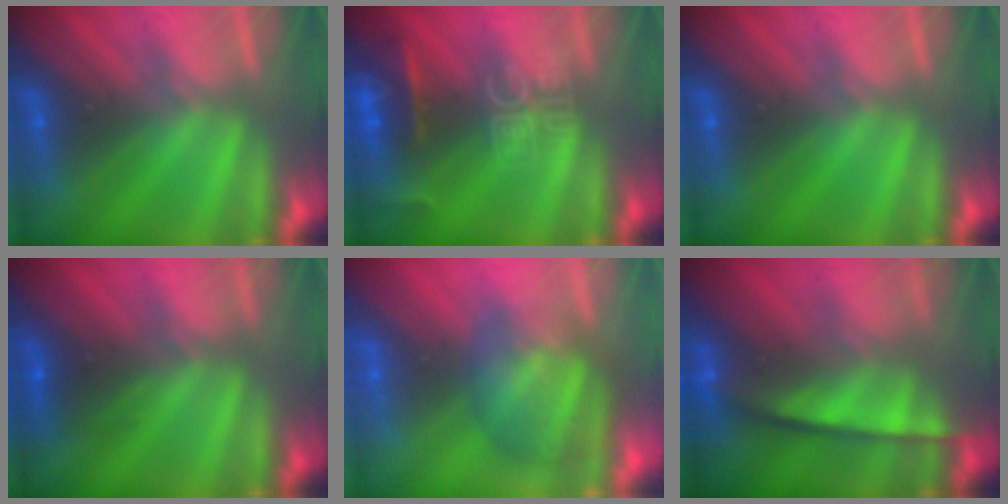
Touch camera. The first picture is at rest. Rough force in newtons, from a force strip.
{"total": 8.2}
{"total": 0.0}
{"total": 2.4}
{"total": 2.9}
{"total": 6.3}